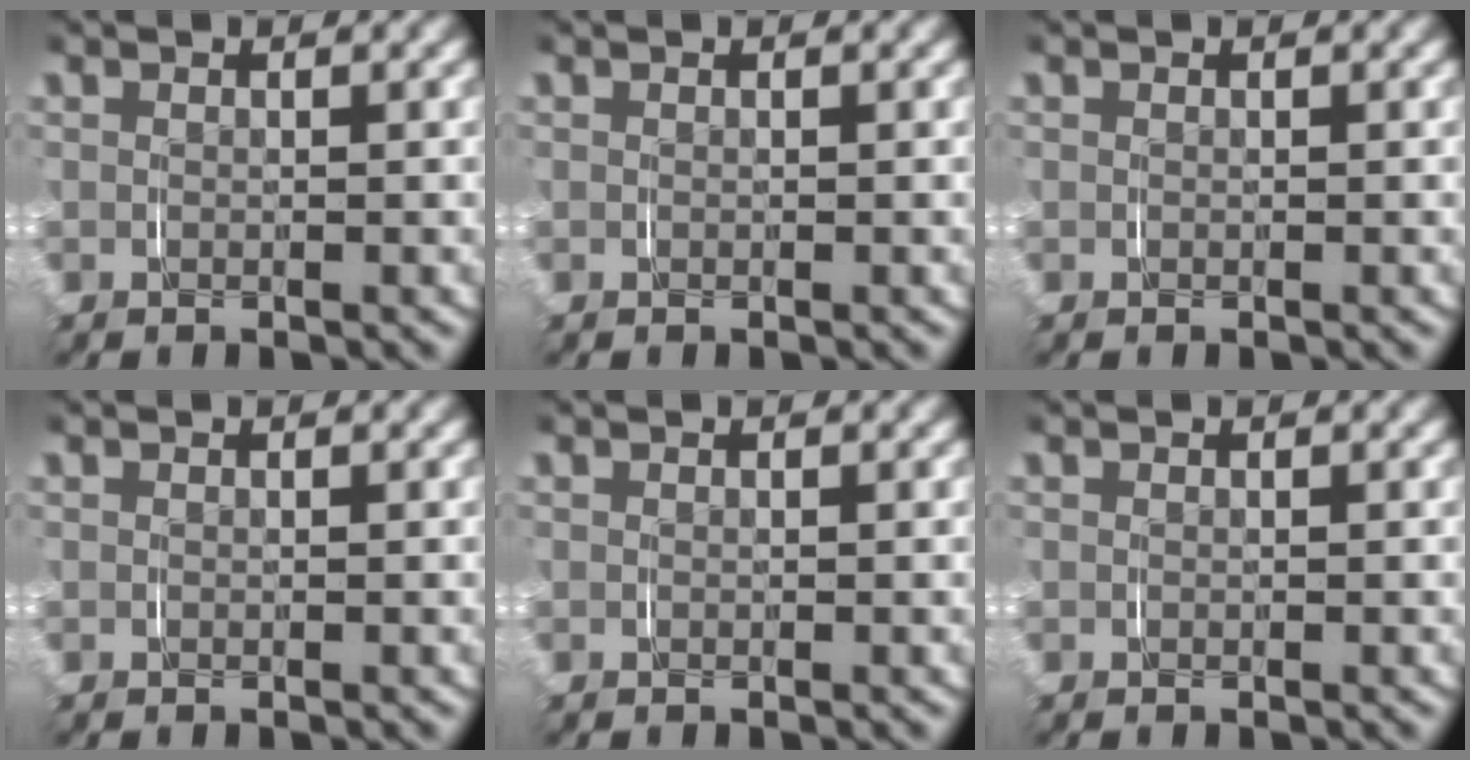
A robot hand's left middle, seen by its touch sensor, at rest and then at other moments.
{"total": 0.0}
{"total": 0.0}
{"total": 0.0}
{"total": 0.0}
{"total": 0.0}